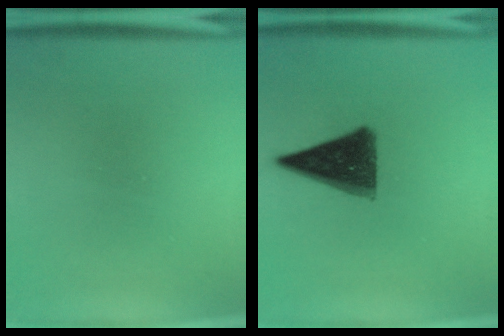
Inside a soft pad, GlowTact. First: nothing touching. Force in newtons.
{"total": 11.5}